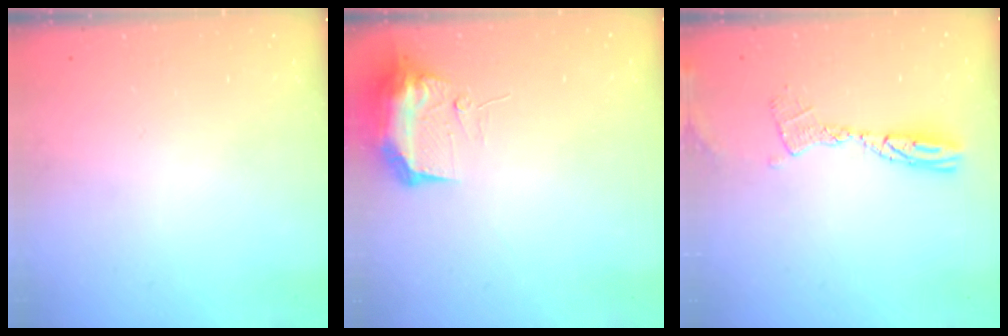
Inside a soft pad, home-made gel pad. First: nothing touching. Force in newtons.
{"total": 10.1, "press": 10.1, "slide": 0.3}
{"total": 9.7, "press": 9.6, "slide": 0.9}